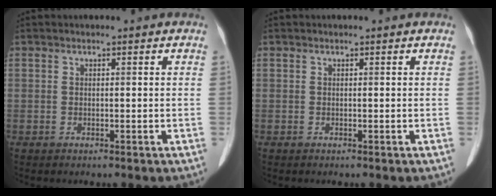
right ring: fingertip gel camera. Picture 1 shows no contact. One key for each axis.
{"total": 0.0}